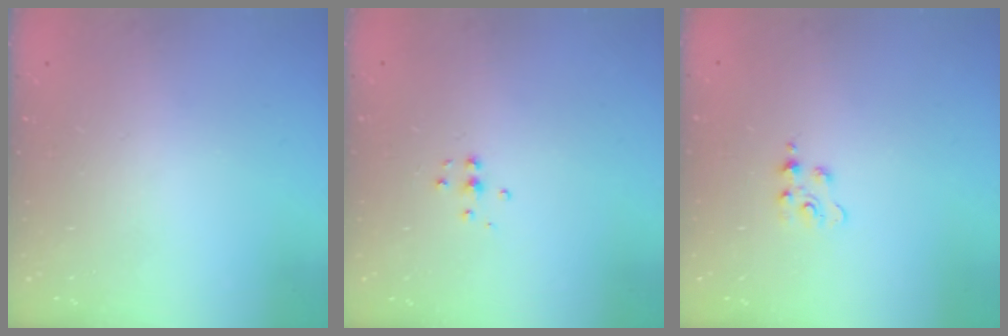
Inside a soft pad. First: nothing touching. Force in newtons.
{"total": 4.4, "press": 4.3, "slide": 0.3}
{"total": 2.3, "press": 2.3, "slide": 0.5}